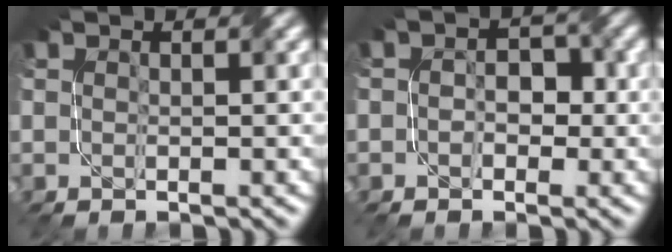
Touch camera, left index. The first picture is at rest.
{"total": 2.4, "force": [-0.2, 1.8, 1.5], "torque": [-0.003, 0.007, -0.012]}